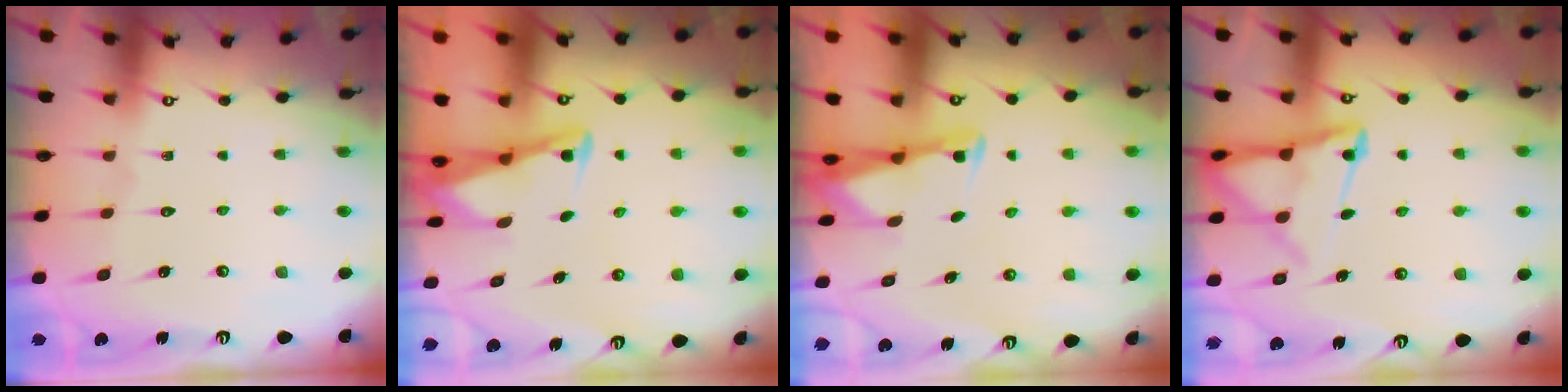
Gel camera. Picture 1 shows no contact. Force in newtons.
{"total": 2.8, "press": 2.8, "slide": 0.4}
{"total": 2.6, "press": 2.6, "slide": 0.3}
{"total": 10.5, "press": 10.5, "slide": 1.2}